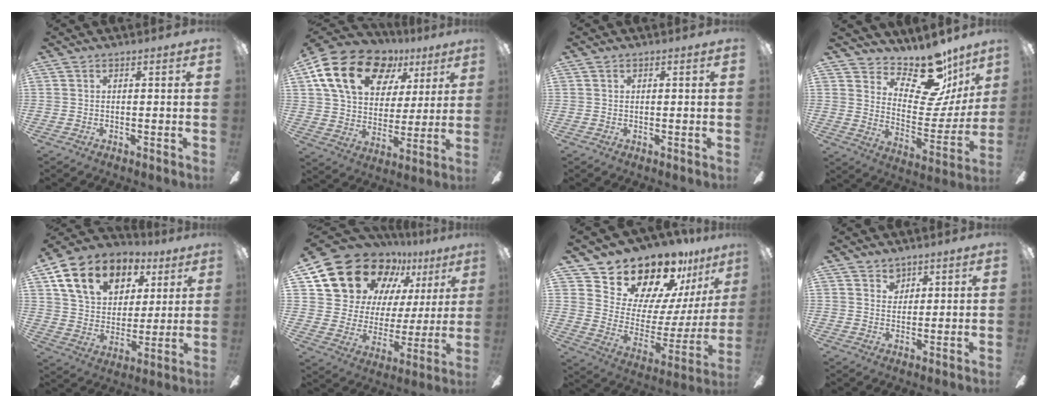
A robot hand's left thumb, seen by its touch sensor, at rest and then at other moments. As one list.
[{"total": 20.5, "force": [10.8, 13.4, 11.2], "torque": [-0.197, -0.037, 0.198]}, {"total": 0.0}, {"total": 16.7, "force": [13.3, 6.7, 7.5], "torque": [-0.111, -0.108, 0.228]}, {"total": 16.0, "force": [9.0, 11.0, 7.3], "torque": [-0.133, -0.030, 0.169]}, {"total": 18.8, "force": [12.9, 11.6, 7.2], "torque": [-0.137, -0.090, 0.247]}, {"total": 19.0, "force": [17.0, 7.3, 4.3], "torque": [-0.085, -0.144, 0.310]}, {"total": 3.3, "force": [2.4, 2.3, 0.2], "torque": [0.004, -0.008, 0.044]}]